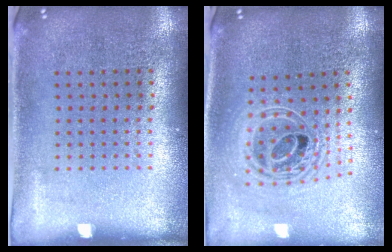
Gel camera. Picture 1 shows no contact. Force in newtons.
{"total": 2.1, "press": 1.6, "slide": 1.3}